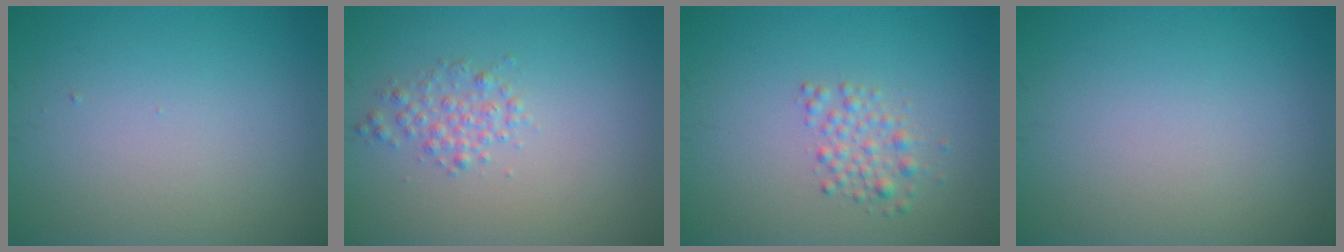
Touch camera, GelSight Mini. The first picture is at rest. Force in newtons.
{"total": 1.8, "press": 1.8, "slide": 0.0}
{"total": 2.0, "press": 2.0, "slide": 0.1}
{"total": 0.0}